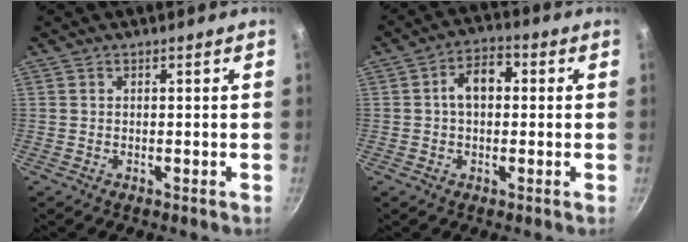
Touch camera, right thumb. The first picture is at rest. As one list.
[{"total": 6.7, "force": [0.7, 4.5, 4.9], "torque": [-0.053, 0.020, 0.001]}]